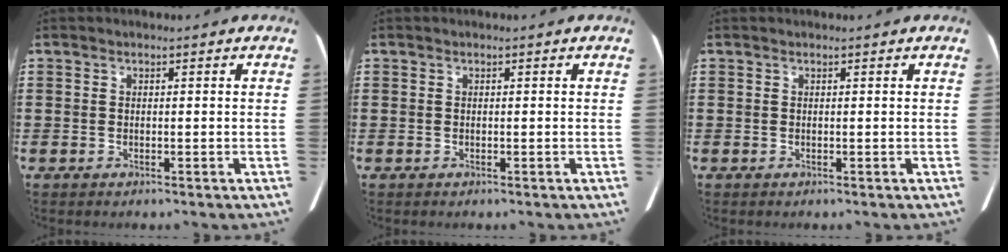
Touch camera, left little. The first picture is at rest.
{"total": 0.0}
{"total": 0.0}